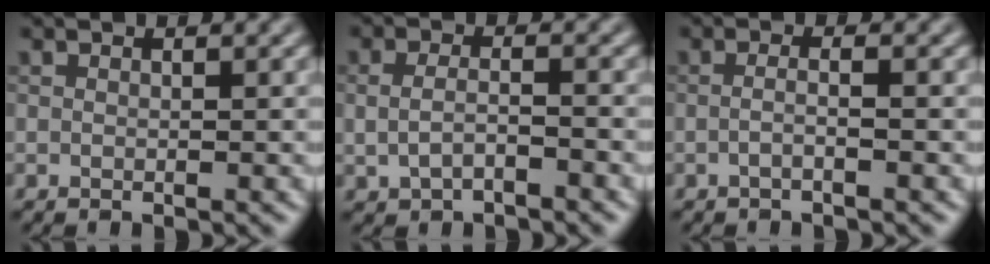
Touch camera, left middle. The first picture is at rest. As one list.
[{"total": 2.1, "force": [-0.8, 1.0, 1.7], "torque": [-0.043, -0.002, -0.017]}, {"total": 1.3, "force": [-0.5, 0.3, 1.1], "torque": [-0.018, 0.001, -0.013]}]